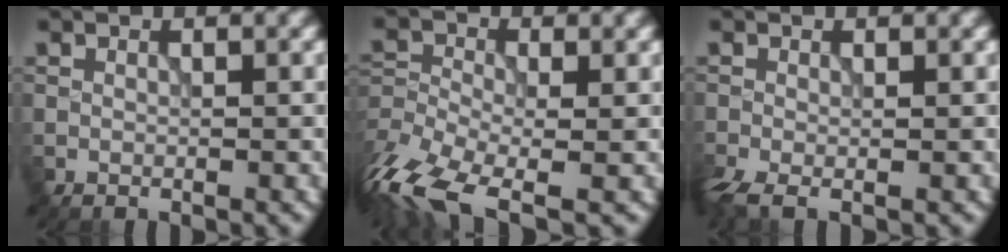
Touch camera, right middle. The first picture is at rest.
{"total": 9.1, "force": [-5.8, 3.6, 6.0], "torque": [-0.124, -0.016, -0.115]}
{"total": 3.1, "force": [-1.7, 0.9, 2.4], "torque": [-0.054, -0.010, -0.037]}